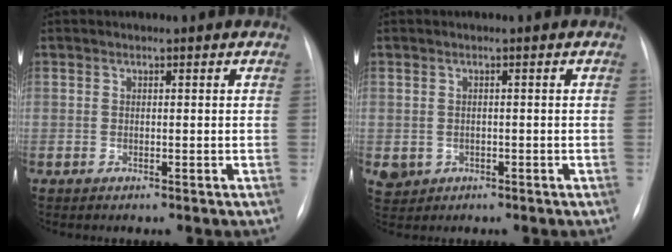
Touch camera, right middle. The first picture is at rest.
{"total": 3.2, "force": [-0.9, 2.9, 0.8], "torque": [-0.013, 0.003, -0.005]}